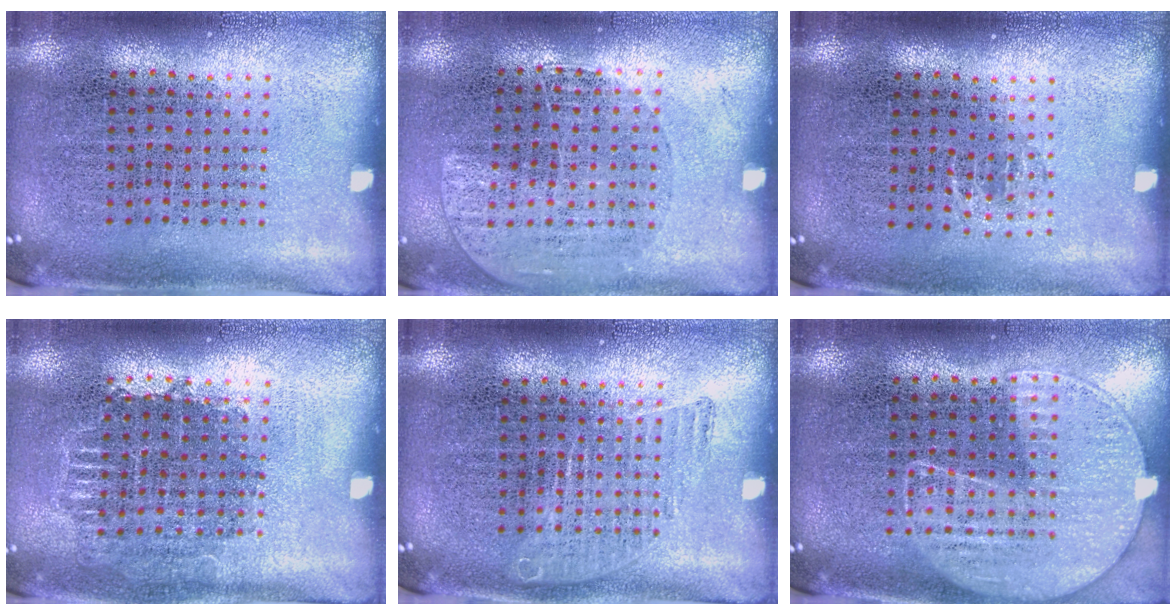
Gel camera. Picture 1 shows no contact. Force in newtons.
{"total": 1.2, "press": 0.9, "slide": 0.7}
{"total": 0.7, "press": 0.4, "slide": 0.6}
{"total": 0.7, "press": 0.7, "slide": 0.3}
{"total": 1.0, "press": 1.0, "slide": 0.2}
{"total": 1.2, "press": 1.0, "slide": 0.6}